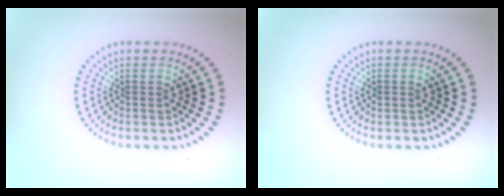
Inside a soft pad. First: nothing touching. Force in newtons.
{"total": 0.7, "press": 0.7, "slide": 0.1}